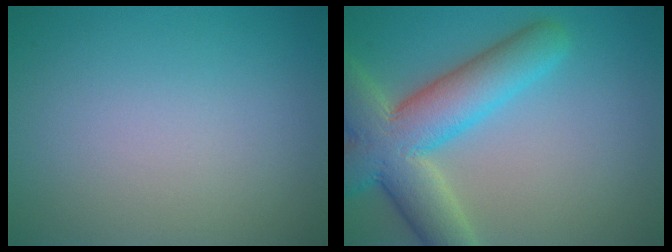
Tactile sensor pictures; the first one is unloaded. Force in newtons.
{"total": 9.0, "press": 9.0, "slide": 0.6}